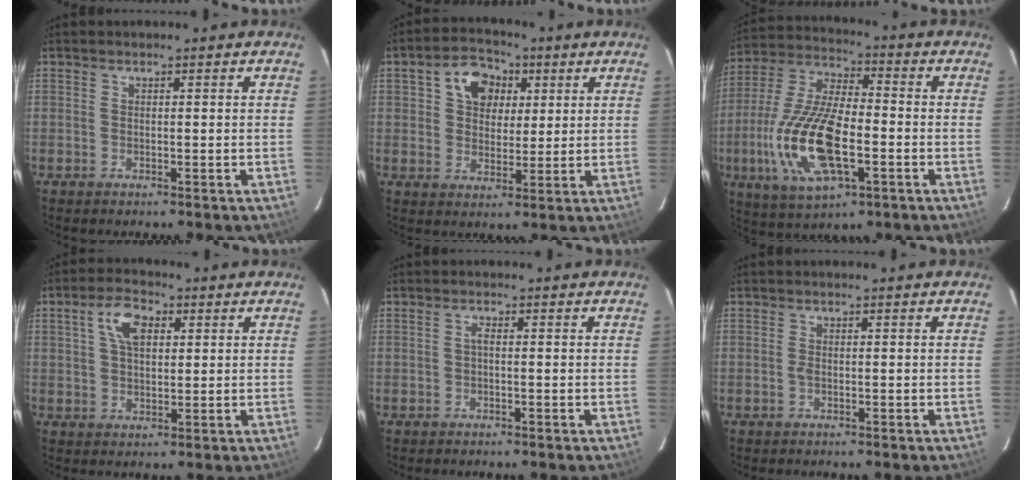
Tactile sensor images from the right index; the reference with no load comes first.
{"total": 8.7, "force": [3.1, 6.6, 4.7], "torque": [-0.087, 0.024, 0.052]}
{"total": 18.6, "force": [-4.9, 7.7, 16.2], "torque": [-0.349, -0.012, -0.091]}
{"total": 6.6, "force": [2.3, 3.7, 5.0], "torque": [-0.093, 0.018, 0.042]}
{"total": 0.9, "force": [-0.2, 0.3, 0.8], "torque": [-0.016, 0.005, -0.005]}
{"total": 0.7, "force": [-0.2, 0.3, 0.6], "torque": [-0.015, 0.000, -0.004]}